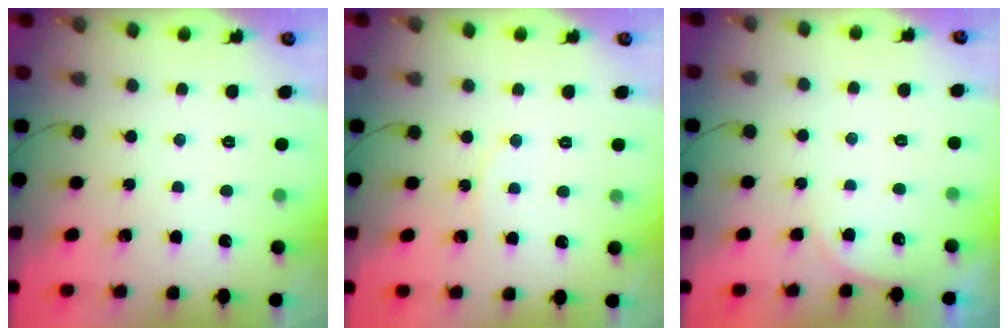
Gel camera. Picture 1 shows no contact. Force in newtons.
{"total": 4.2, "press": 4.1, "slide": 0.5}
{"total": 3.2, "press": 2.6, "slide": 1.9}